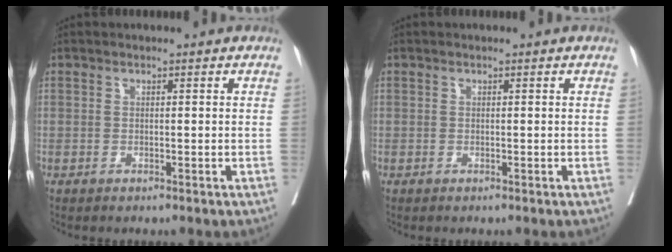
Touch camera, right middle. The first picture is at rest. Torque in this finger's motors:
{"motor_torque": [0.00, 0.00, 0.00, 0.00]}